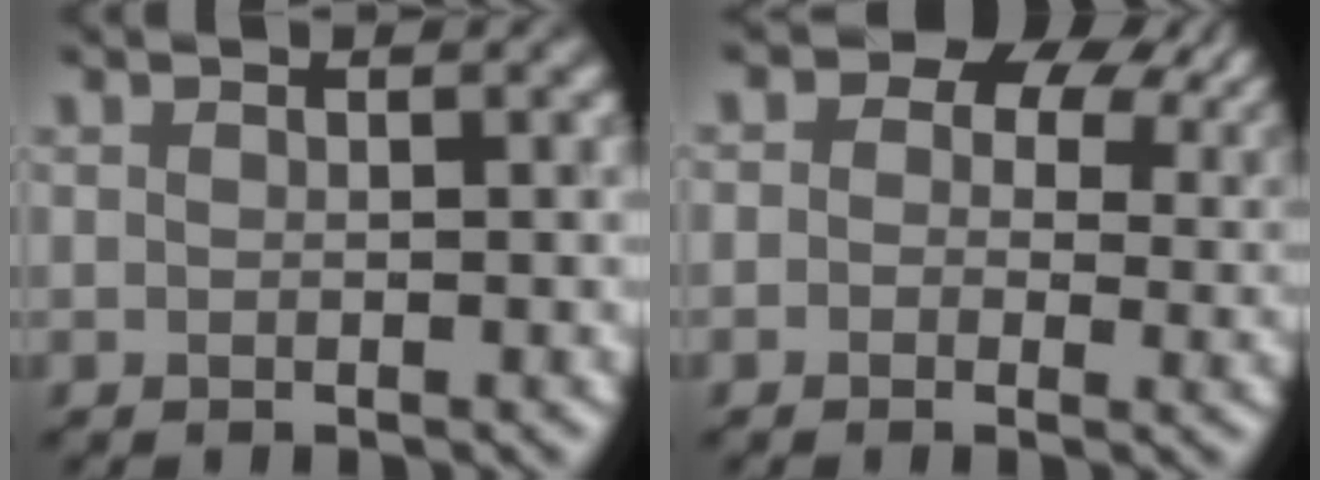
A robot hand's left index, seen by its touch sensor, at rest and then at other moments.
{"total": 7.8, "force": [3.4, 5.2, 4.8], "torque": [-0.053, 0.019, 0.026]}